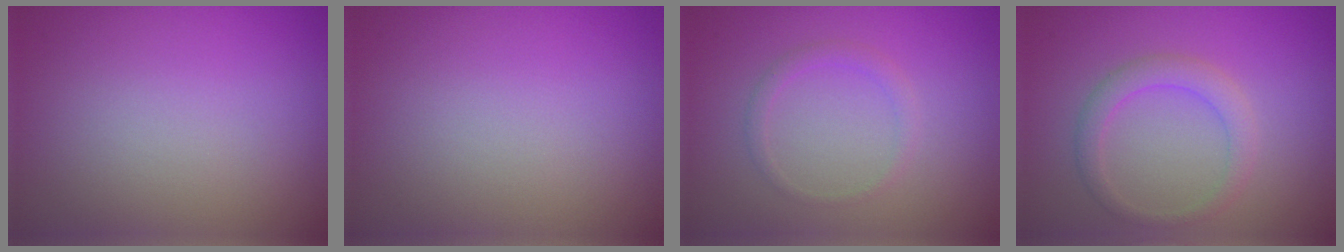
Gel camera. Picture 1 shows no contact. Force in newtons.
{"total": 0.0}
{"total": 1.2, "press": 1.2, "slide": 0.0}
{"total": 2.4, "press": 2.4, "slide": 0.1}